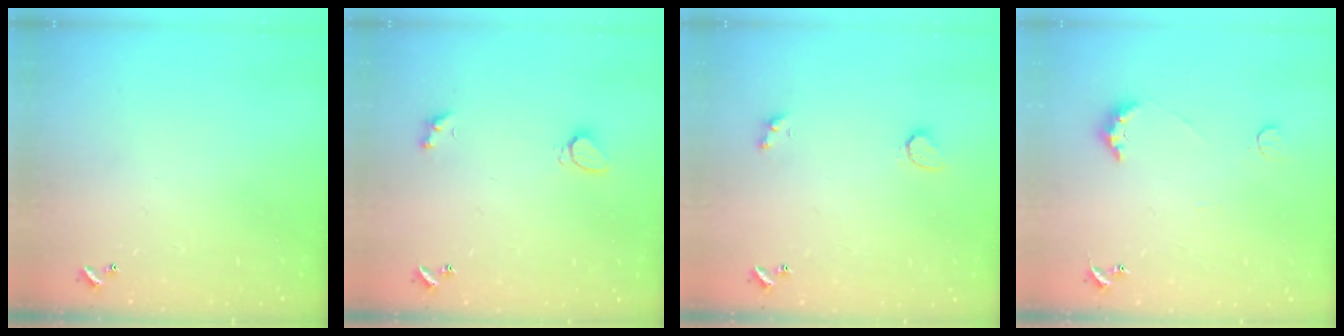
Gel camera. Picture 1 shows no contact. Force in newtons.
{"total": 2.1, "press": 2.0, "slide": 0.6}
{"total": 2.3, "press": 2.3, "slide": 0.5}
{"total": 3.8, "press": 3.8, "slide": 0.7}